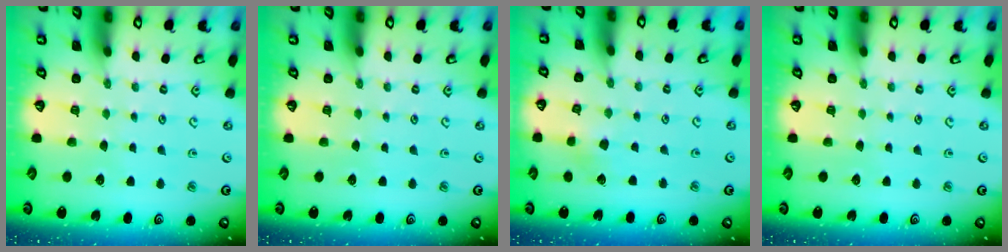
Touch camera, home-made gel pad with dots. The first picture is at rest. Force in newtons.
{"total": 0.0}
{"total": 3.4, "press": 3.3, "slide": 0.4}
{"total": 0.0}